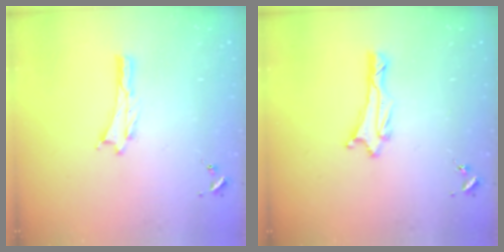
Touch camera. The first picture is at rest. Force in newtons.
{"total": 1.5, "press": 1.5, "slide": 0.2}